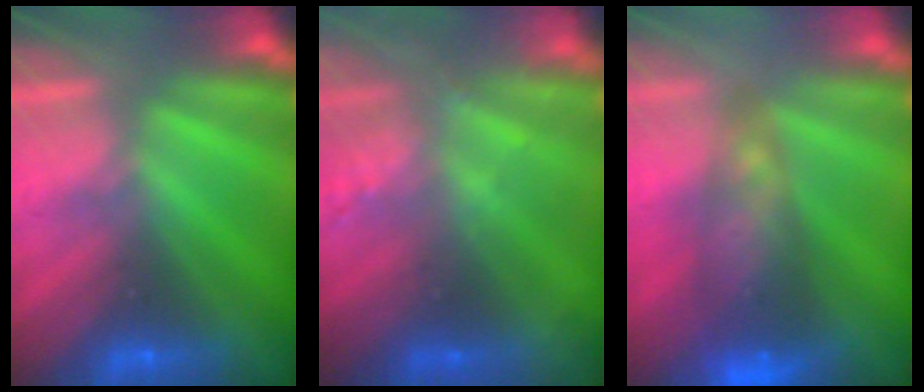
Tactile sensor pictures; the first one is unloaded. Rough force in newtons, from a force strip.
{"total": 2.4}
{"total": 6.7}